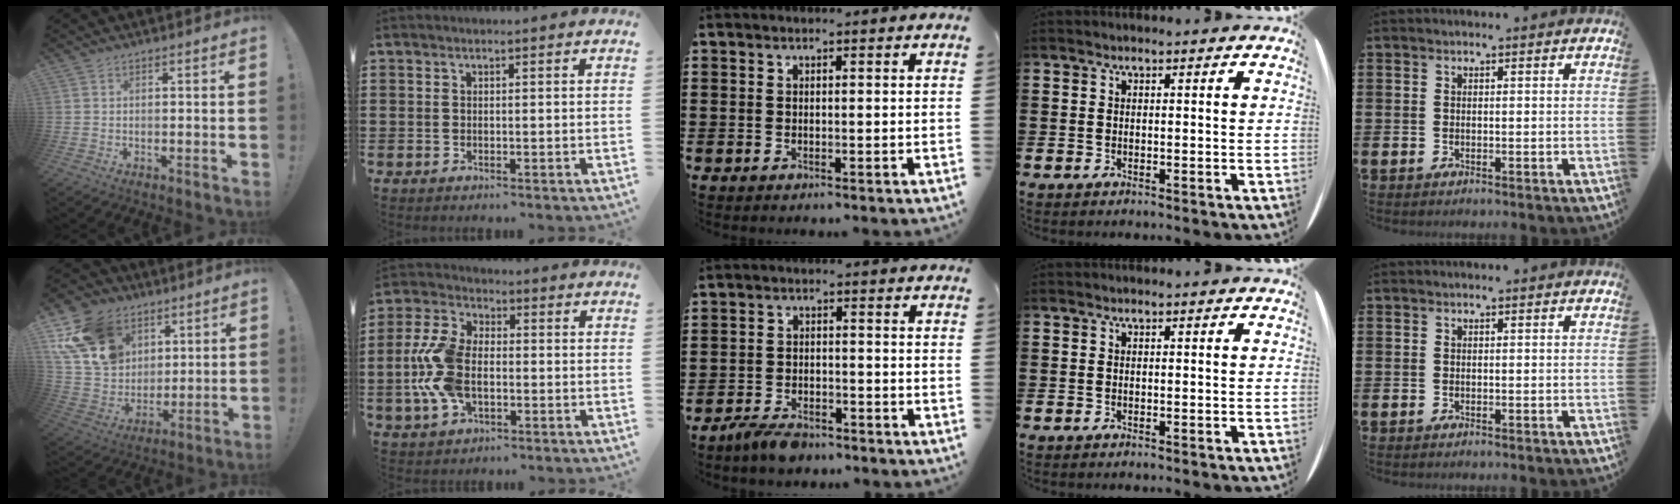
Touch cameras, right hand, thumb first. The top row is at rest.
{"thumb": {"total": 19.0, "force": [9.0, 14.5, 8.3], "torque": [-0.158, -0.036, 0.195]}, "index": {"total": 10.0, "force": [-1.5, 5.9, 8.0], "torque": [-0.202, -0.004, -0.034]}, "middle": {"total": 3.4, "force": [-2.8, 1.0, 1.5], "torque": [-0.039, 0.004, -0.059]}}